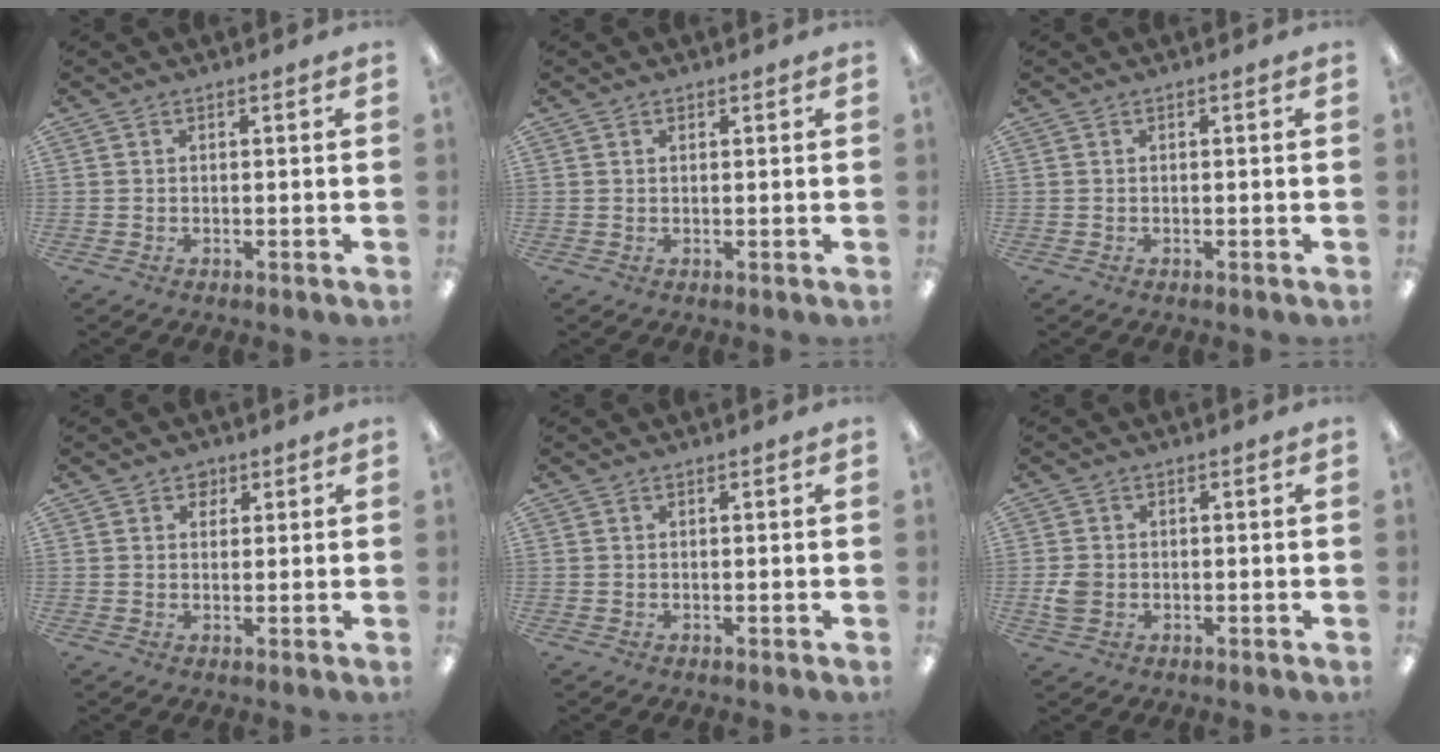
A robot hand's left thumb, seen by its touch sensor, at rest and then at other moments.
{"total": 0.8, "force": [0.5, 0.5, 0.3], "torque": [0.001, -0.001, 0.008]}
{"total": 0.0}
{"total": 2.8, "force": [1.8, 2.0, 0.7], "torque": [-0.002, -0.001, 0.029]}
{"total": 0.0}
{"total": 3.6, "force": [-0.6, 2.9, 2.1], "torque": [-0.026, 0.004, -0.010]}